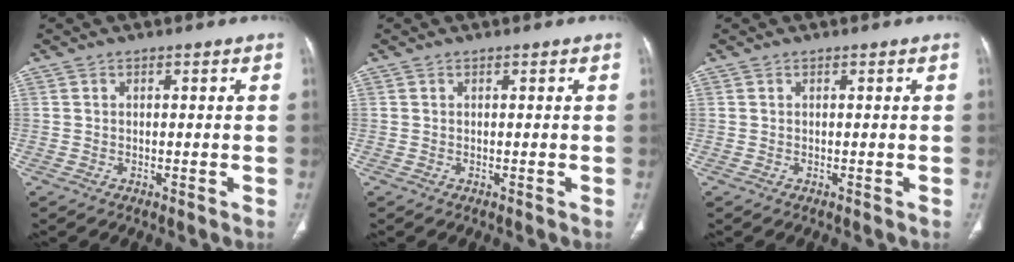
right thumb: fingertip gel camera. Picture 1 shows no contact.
{"total": 0.0}
{"total": 0.0}